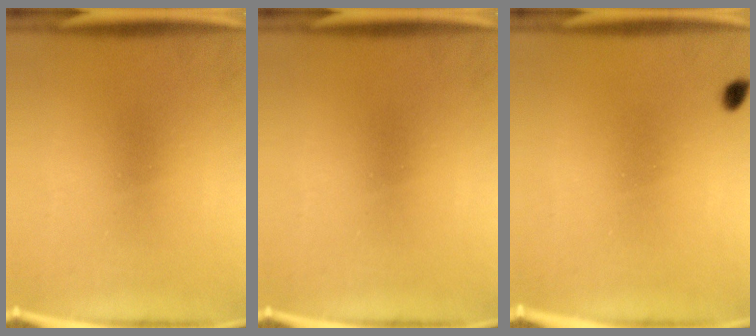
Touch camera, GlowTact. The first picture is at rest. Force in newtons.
{"total": 0.0}
{"total": 1.1}